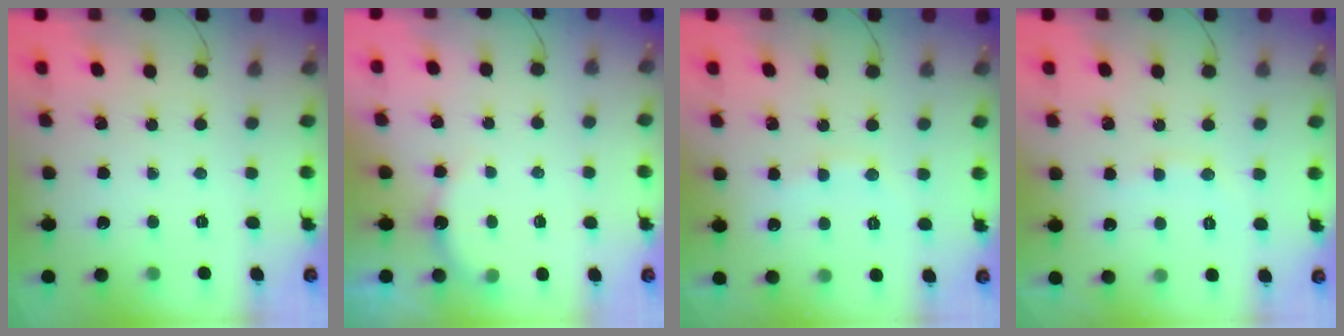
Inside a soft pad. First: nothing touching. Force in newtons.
{"total": 3.8, "press": 3.7, "slide": 0.8}
{"total": 6.8, "press": 6.7, "slide": 1.4}
{"total": 6.9, "press": 6.8, "slide": 1.4}